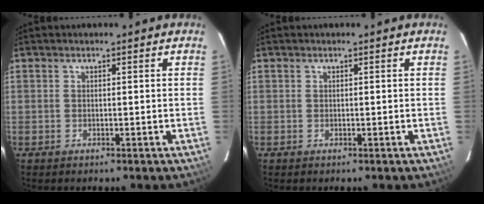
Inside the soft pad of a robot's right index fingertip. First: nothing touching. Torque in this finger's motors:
{"motor_torque": [0.05, -0.07, 0.01, -0.01]}